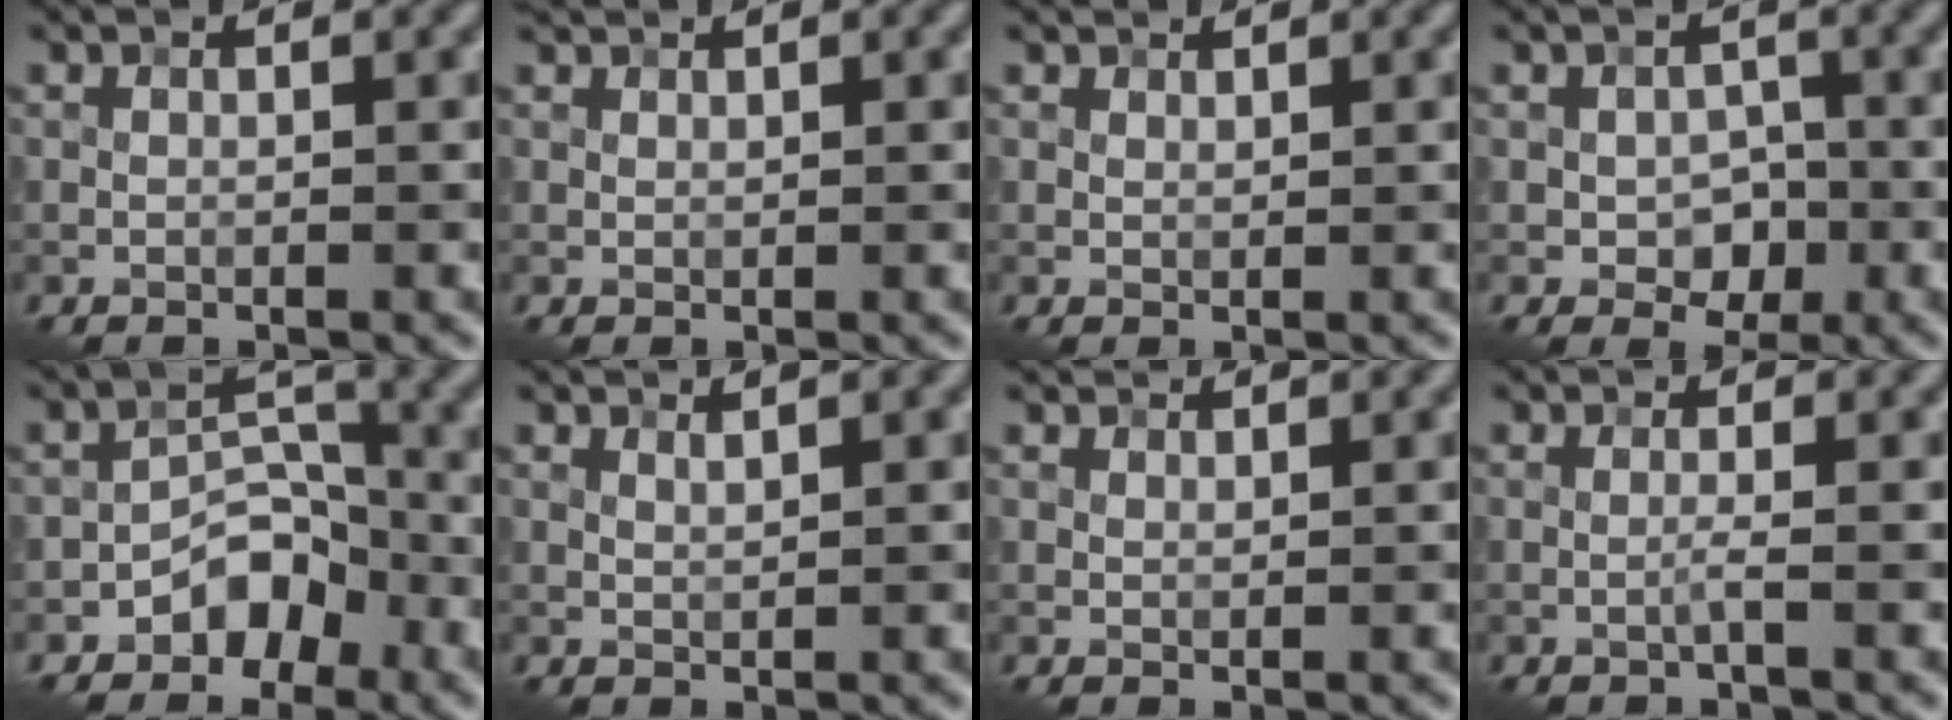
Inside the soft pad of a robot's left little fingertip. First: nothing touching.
{"total": 0.8, "force": [0.8, 0.1, 0.1], "torque": [-0.005, 0.004, 0.018]}
{"total": 1.3, "force": [1.2, 0.5, 0.3], "torque": [-0.009, 0.002, 0.019]}
{"total": 2.9, "force": [-0.6, 2.2, 1.8], "torque": [-0.024, -0.002, -0.012]}
{"total": 4.5, "force": [-2.8, 2.8, 2.3], "torque": [-0.023, 0.011, -0.050]}
{"total": 0.8, "force": [0.7, 0.0, 0.3], "torque": [-0.006, 0.001, 0.014]}
{"total": 1.6, "force": [1.5, 0.5, 0.4], "torque": [-0.015, 0.003, 0.021]}
{"total": 0.8, "force": [-0.2, -0.1, 0.8], "torque": [-0.017, 0.001, -0.010]}